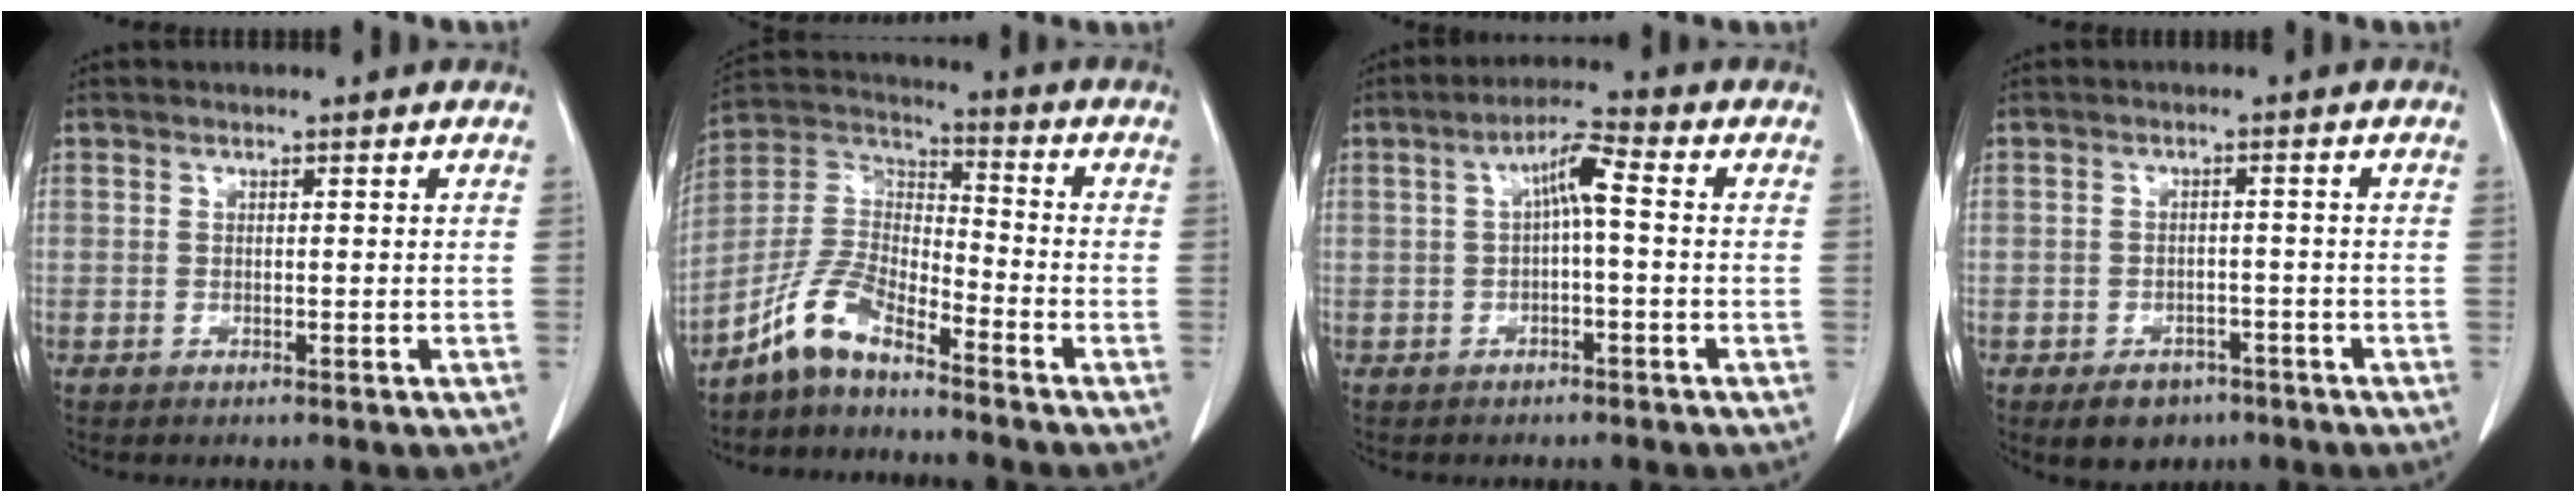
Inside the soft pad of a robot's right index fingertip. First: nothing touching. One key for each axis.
{"total": 8.7, "fx": -7.0, "fy": 2.6, "fz": 4.5, "tx": -0.108, "ty": 0.022, "tz": -0.142}
{"total": 4.8, "fx": 0.3, "fy": 0.6, "fz": 4.8, "tx": -0.084, "ty": 0.019, "tz": 0.004}
{"total": 5.0, "fx": -3.3, "fy": 3.2, "fz": 1.8, "tx": -0.024, "ty": 0.004, "tz": -0.042}